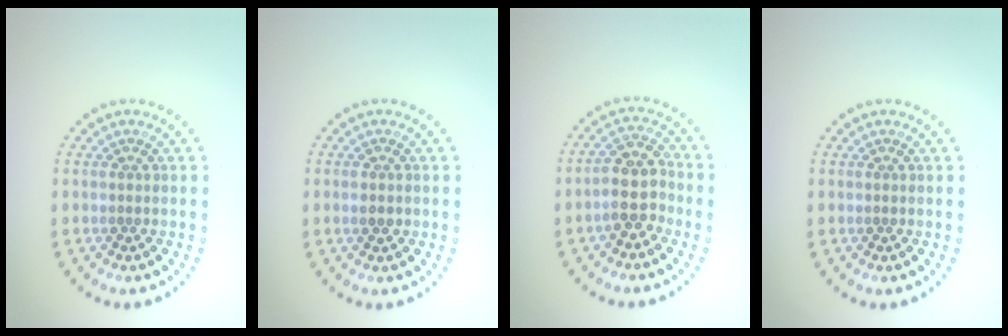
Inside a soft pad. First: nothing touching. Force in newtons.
{"total": 1.4, "press": 1.4, "slide": 0.2}
{"total": 3.7, "press": 3.4, "slide": 1.4}
{"total": 0.0}